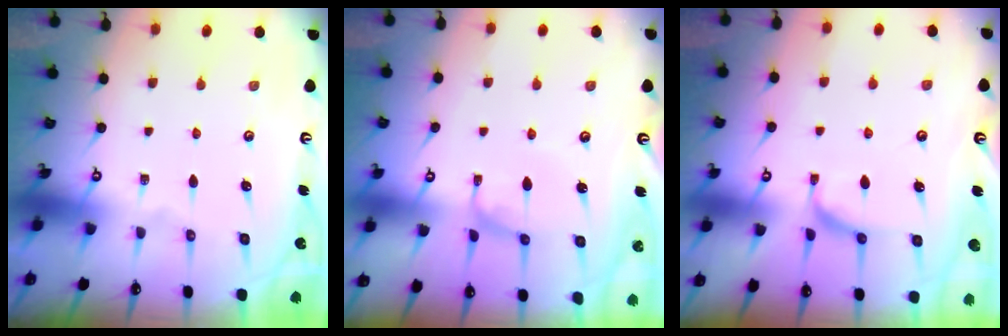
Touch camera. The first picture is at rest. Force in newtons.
{"total": 0.0}
{"total": 2.4, "press": 2.2, "slide": 0.9}